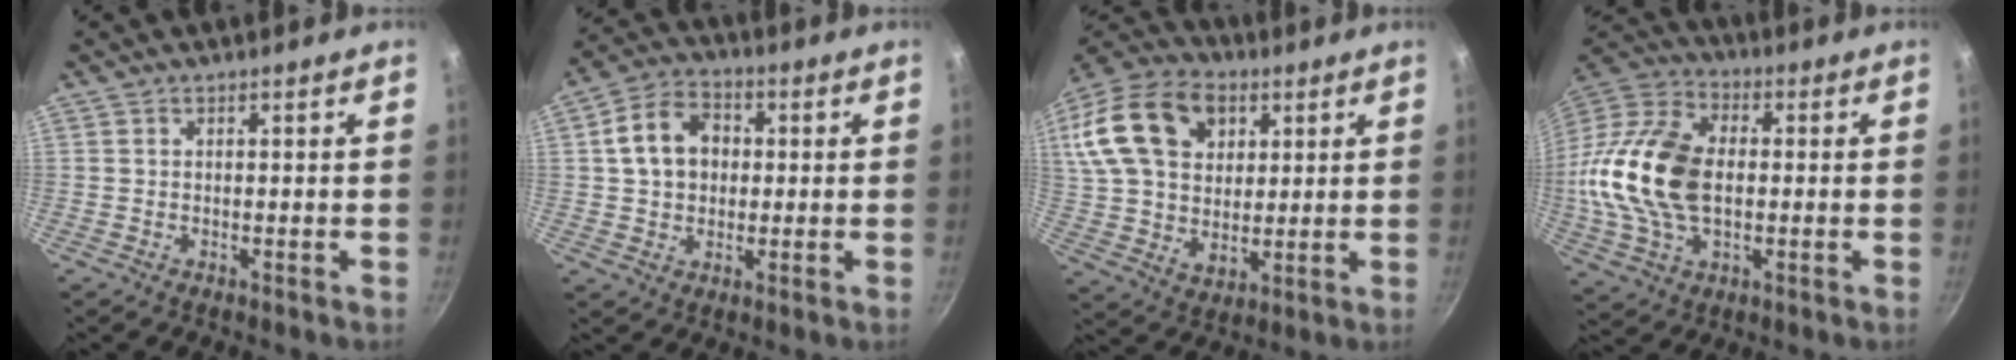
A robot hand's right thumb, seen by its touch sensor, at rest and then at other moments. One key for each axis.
{"total": 10.4, "fx": 1.4, "fy": 8.1, "fz": 6.4, "tx": -0.087, "ty": 0.019, "tz": 0.013}
{"total": 26.5, "fx": 8.8, "fy": 18.9, "fz": 16.5, "tx": -0.323, "ty": 0.013, "tz": 0.154}
{"total": 21.5, "fx": -0.3, "fy": 13.6, "fz": 16.6, "tx": -0.323, "ty": 0.027, "tz": -0.014}